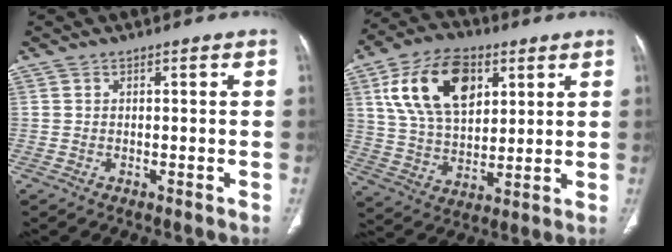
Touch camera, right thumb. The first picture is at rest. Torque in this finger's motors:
{"motor_torque": [-0.88, 0.85, 0.54, 0.19, 0.04]}